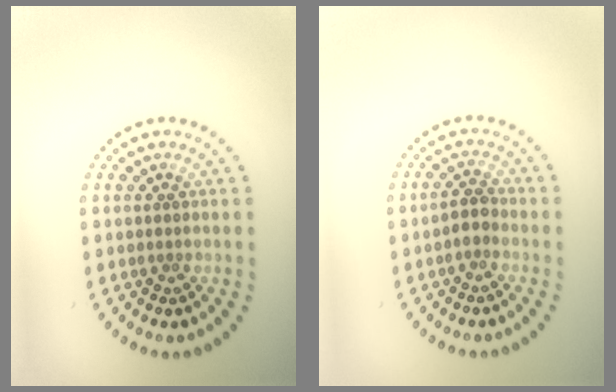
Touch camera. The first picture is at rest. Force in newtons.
{"total": 1.5, "press": 1.3, "slide": 0.8}